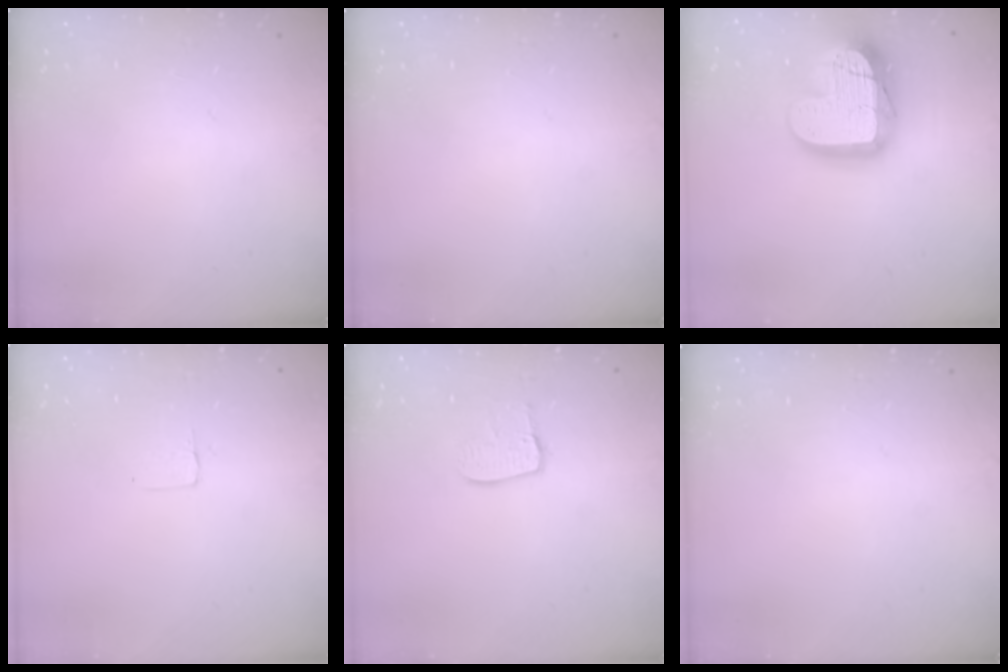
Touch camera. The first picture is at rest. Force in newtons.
{"total": 0.0}
{"total": 21.7, "press": 21.6, "slide": 1.9}
{"total": 3.1, "press": 3.1, "slide": 0.2}
{"total": 8.2, "press": 8.2, "slide": 0.7}
{"total": 0.0}